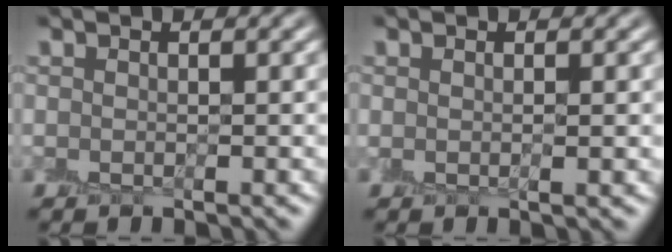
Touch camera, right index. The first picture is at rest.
{"total": 0.6, "force": [0.1, 0.2, 0.6], "torque": [-0.009, 0.000, 0.002]}